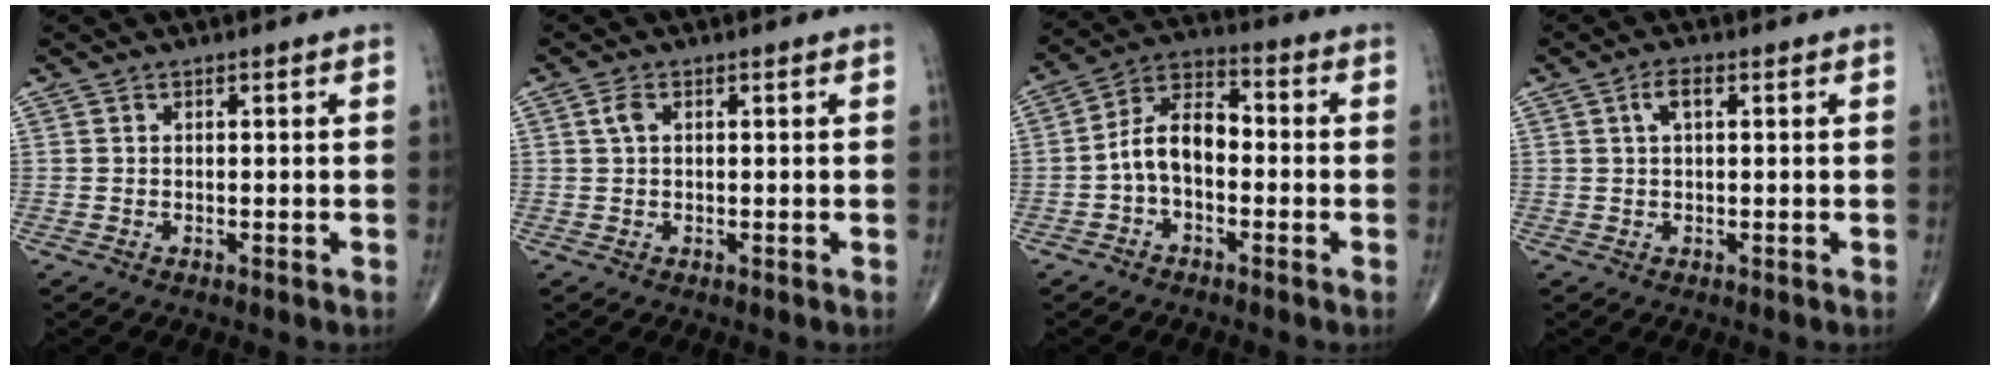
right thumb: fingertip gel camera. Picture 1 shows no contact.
{"total": 1.8, "force": [0.5, 1.0, 1.4], "torque": [-0.034, 0.008, 0.011]}
{"total": 9.0, "force": [-1.6, 5.4, 7.0], "torque": [-0.116, 0.039, -0.043]}
{"total": 2.9, "force": [0.9, 1.2, 2.5], "torque": [-0.050, 0.010, 0.017]}